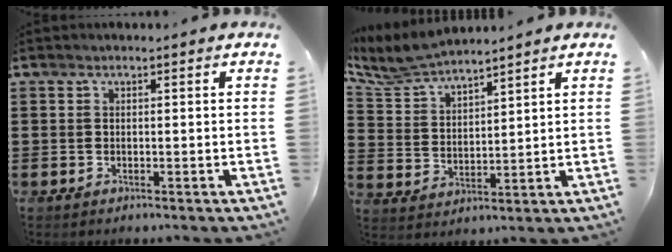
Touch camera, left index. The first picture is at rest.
{"total": 6.5, "force": [6.1, 0.8, 2.0], "torque": [-0.065, -0.023, 0.110]}